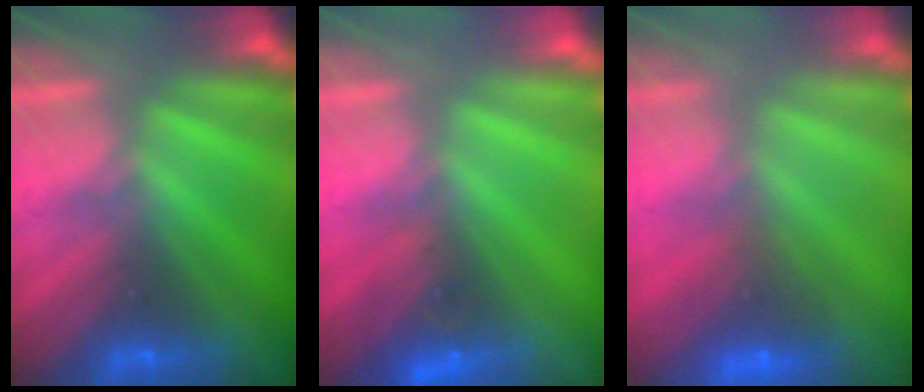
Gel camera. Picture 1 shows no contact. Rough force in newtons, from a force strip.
{"total": 2.6}
{"total": 5.6}